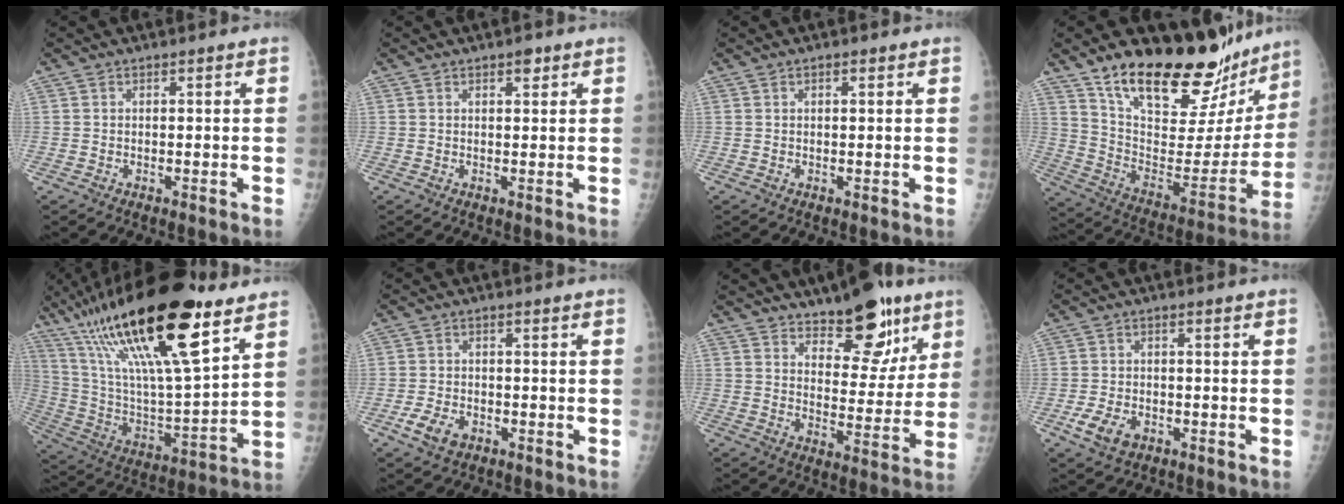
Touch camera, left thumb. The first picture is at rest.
{"total": 1.8, "force": [1.1, 0.8, 1.1], "torque": [-0.008, -0.004, 0.014]}
{"total": 0.9, "force": [0.4, 0.4, 0.7], "torque": [-0.010, 0.001, 0.006]}
{"total": 28.0, "force": [22.4, 10.3, 13.3], "torque": [-0.165, -0.110, 0.342]}
{"total": 29.9, "force": [17.6, 7.5, 23.0], "torque": [-0.421, -0.040, 0.309]}
{"total": 4.8, "force": [-2.4, 3.1, 2.8], "torque": [-0.053, 0.009, -0.042]}
{"total": 14.2, "force": [9.6, 6.3, 8.4], "torque": [-0.065, -0.062, 0.146]}
{"total": 5.4, "force": [-2.5, 3.5, 3.3], "torque": [-0.062, 0.006, -0.041]}